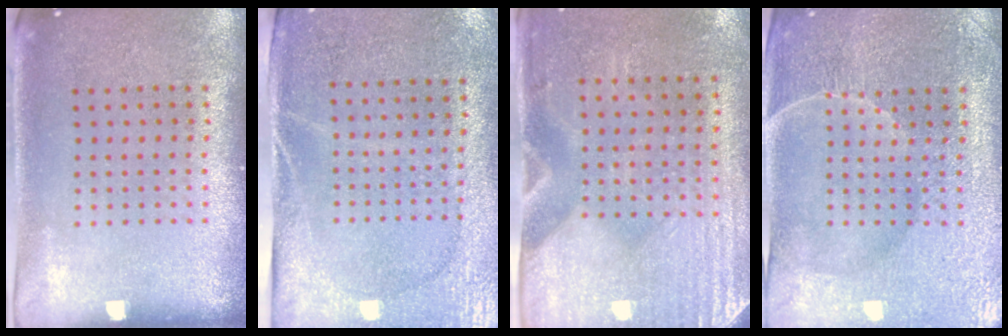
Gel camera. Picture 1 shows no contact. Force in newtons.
{"total": 2.7, "press": 2.2, "slide": 1.5}
{"total": 2.9, "press": 2.5, "slide": 1.5}
{"total": 4.1, "press": 3.9, "slide": 1.1}